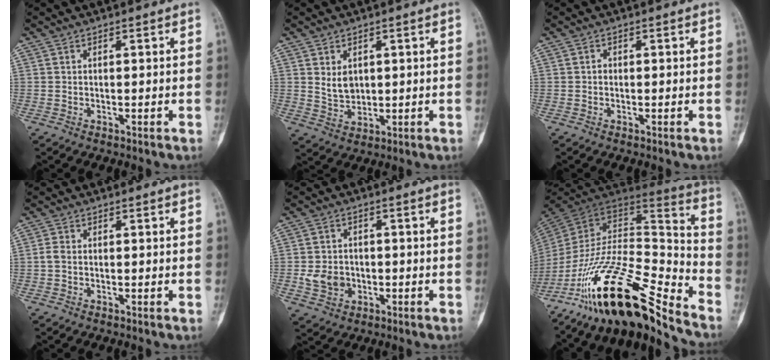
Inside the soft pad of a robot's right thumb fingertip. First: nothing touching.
{"total": 4.6, "force": [1.2, 3.5, 2.8], "torque": [-0.028, -0.014, 0.033]}
{"total": 0.8, "force": [-0.1, 0.8, 0.3], "torque": [0.001, 0.003, -0.002]}
{"total": 1.6, "force": [-0.2, 1.2, 1.1], "torque": [-0.021, 0.000, -0.010]}
{"total": 6.2, "force": [-1.3, 5.2, 3.2], "torque": [-0.036, 0.010, -0.016]}
{"total": 26.0, "force": [-18.9, 7.1, 16.4], "torque": [-0.272, 0.091, -0.331]}